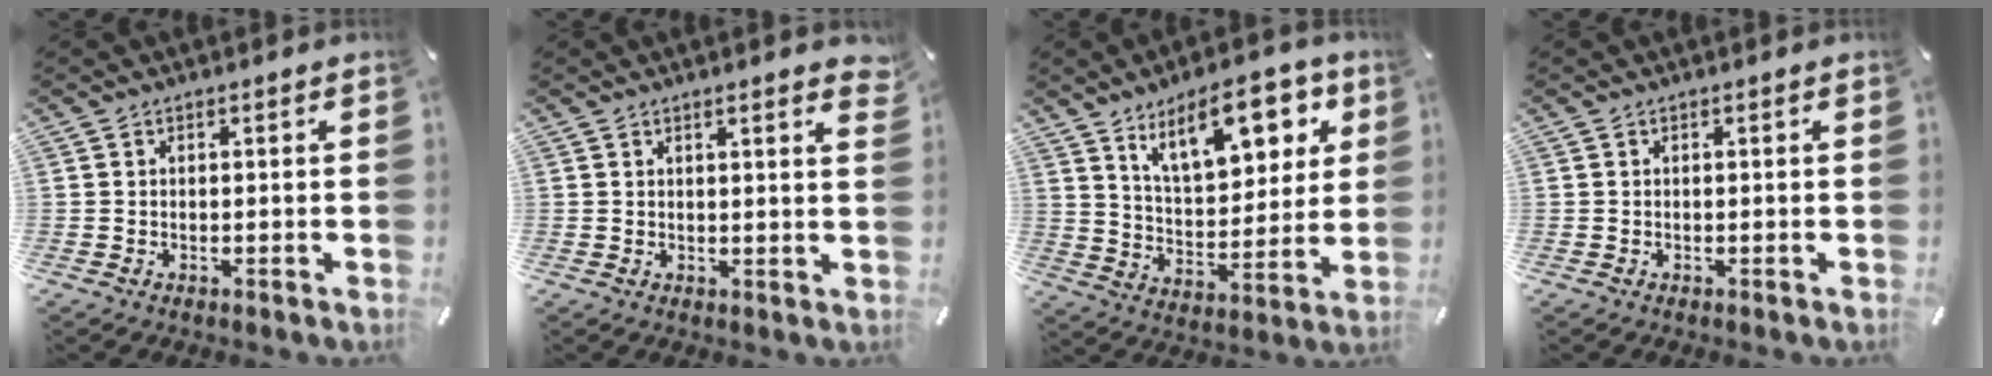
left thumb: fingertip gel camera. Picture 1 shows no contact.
{"total": 2.7, "force": [1.9, 0.4, 1.9], "torque": [-0.026, -0.011, 0.030]}
{"total": 17.3, "force": [10.0, 8.2, 11.5], "torque": [-0.167, -0.039, 0.167]}
{"total": 0.0}